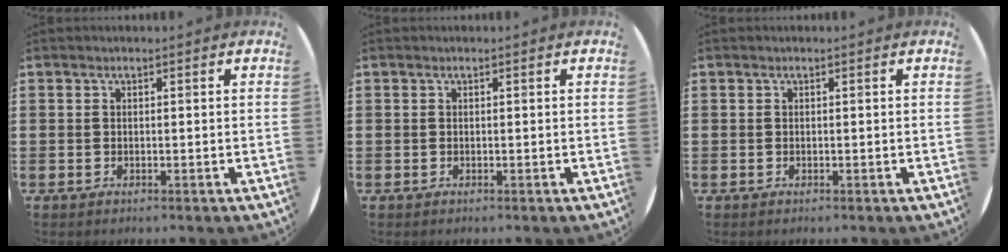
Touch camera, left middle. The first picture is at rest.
{"total": 0.0}
{"total": 0.0}